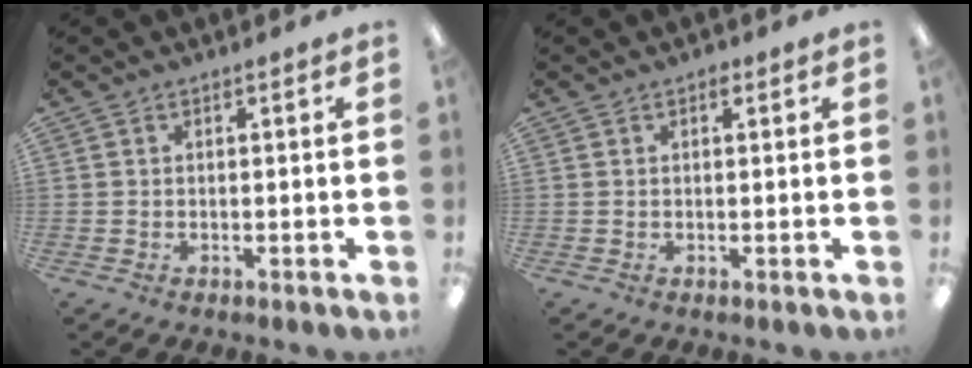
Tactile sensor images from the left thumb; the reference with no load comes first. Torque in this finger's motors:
{"motor_torque": [0.14, -0.01, -0.02, -0.01, 0.00]}